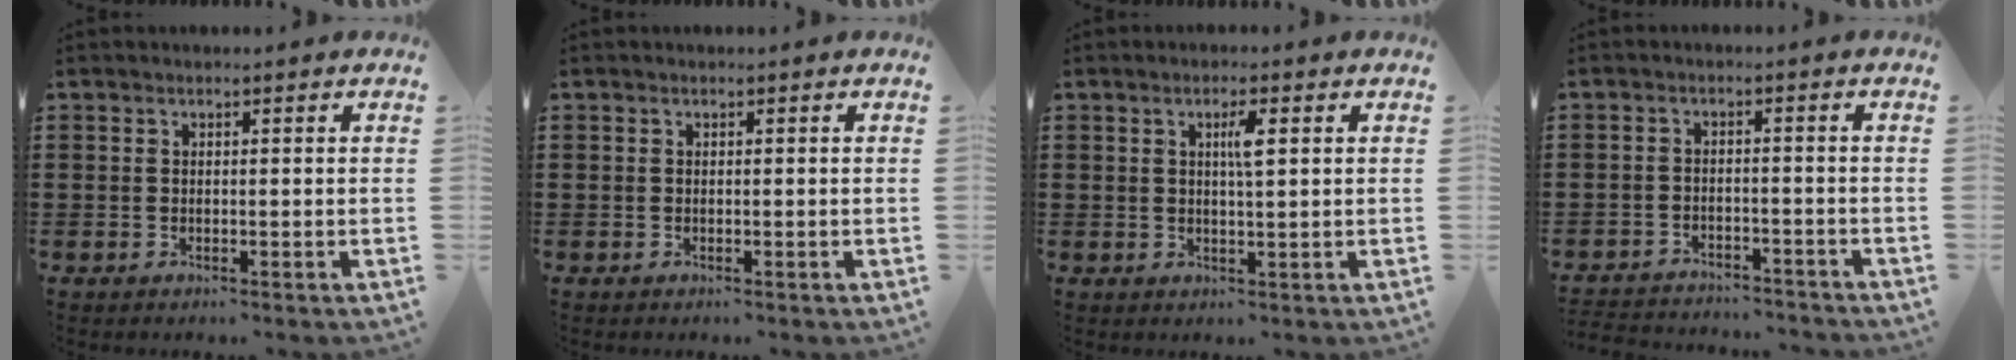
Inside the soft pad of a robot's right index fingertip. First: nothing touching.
{"total": 0.0}
{"total": 2.8, "force": [0.7, 0.4, 2.6], "torque": [-0.045, -0.001, 0.008]}
{"total": 2.9, "force": [-2.9, 0.3, 0.0], "torque": [-0.007, 0.000, -0.061]}